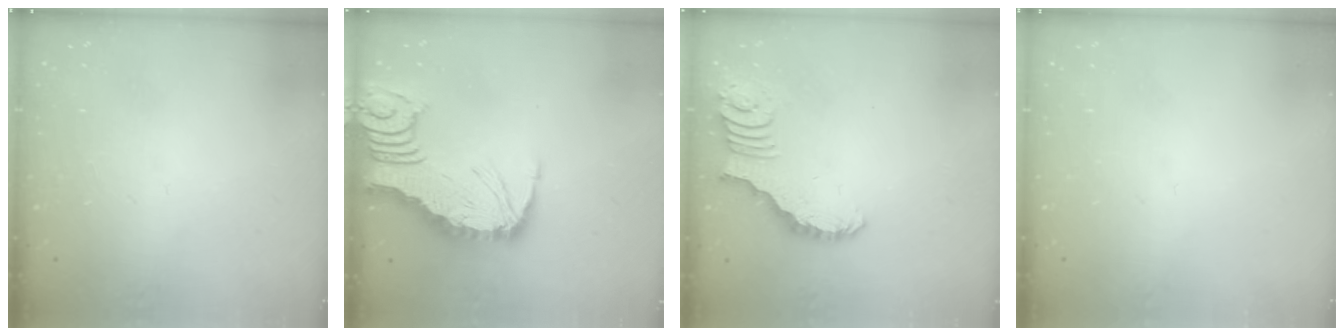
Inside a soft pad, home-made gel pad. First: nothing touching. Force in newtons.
{"total": 4.9, "press": 4.9, "slide": 0.5}
{"total": 2.7, "press": 2.7, "slide": 0.5}
{"total": 0.0}